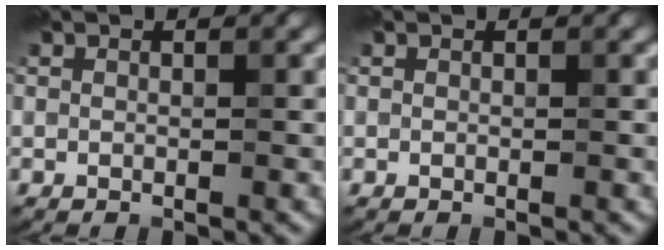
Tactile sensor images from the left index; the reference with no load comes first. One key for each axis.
{"total": 0.0}